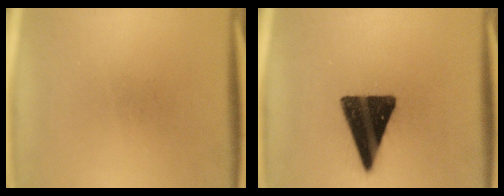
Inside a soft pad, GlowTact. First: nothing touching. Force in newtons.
{"total": 15.4}